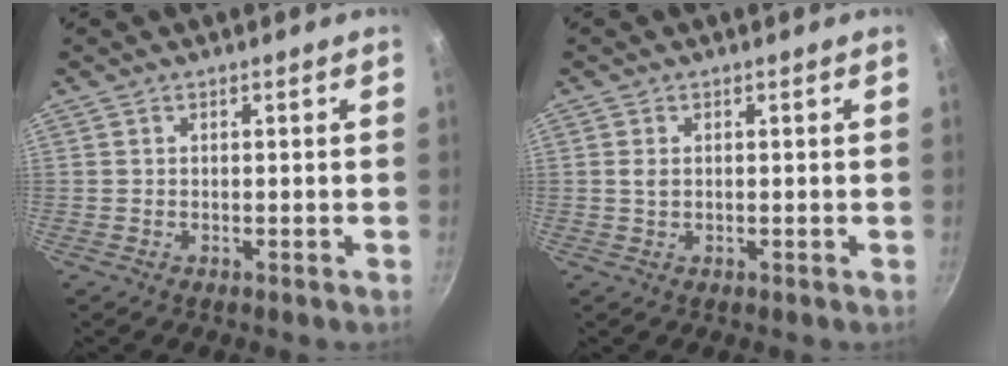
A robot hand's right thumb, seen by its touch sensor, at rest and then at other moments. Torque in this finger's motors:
{"motor_torque": [-0.24, 0.31, 0.15, 0.03, 0.05]}